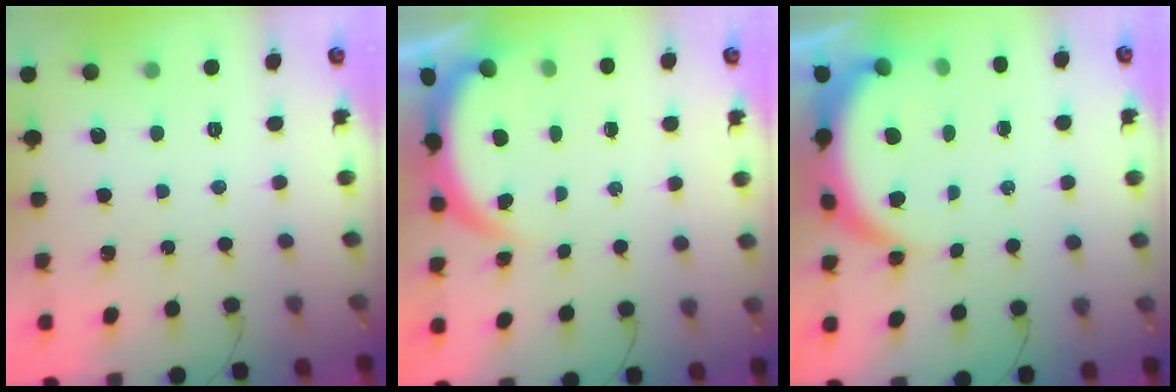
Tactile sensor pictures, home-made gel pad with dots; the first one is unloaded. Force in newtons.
{"total": 3.8, "press": 3.8, "slide": 0.2}
{"total": 7.4, "press": 7.3, "slide": 1.0}